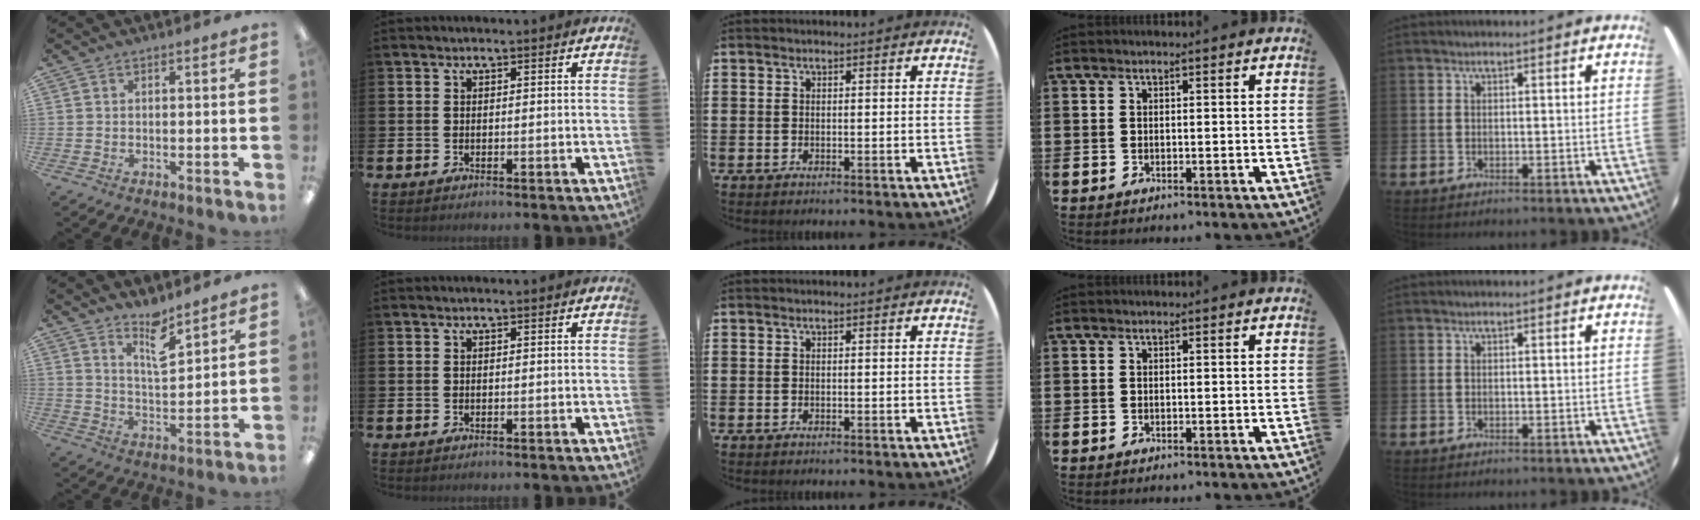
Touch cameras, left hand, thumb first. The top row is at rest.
{"thumb": {"total": 8.1, "force": [6.4, 2.4, 4.4], "torque": [-0.064, -0.045, 0.108]}}